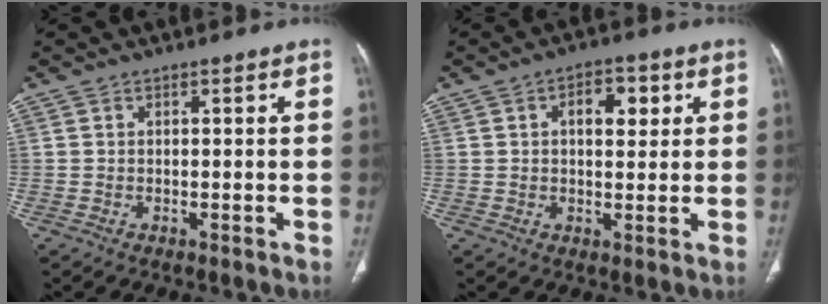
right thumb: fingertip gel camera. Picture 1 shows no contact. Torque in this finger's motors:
{"motor_torque": [-0.54, 0.62, 0.08, 0.25, 0.09]}